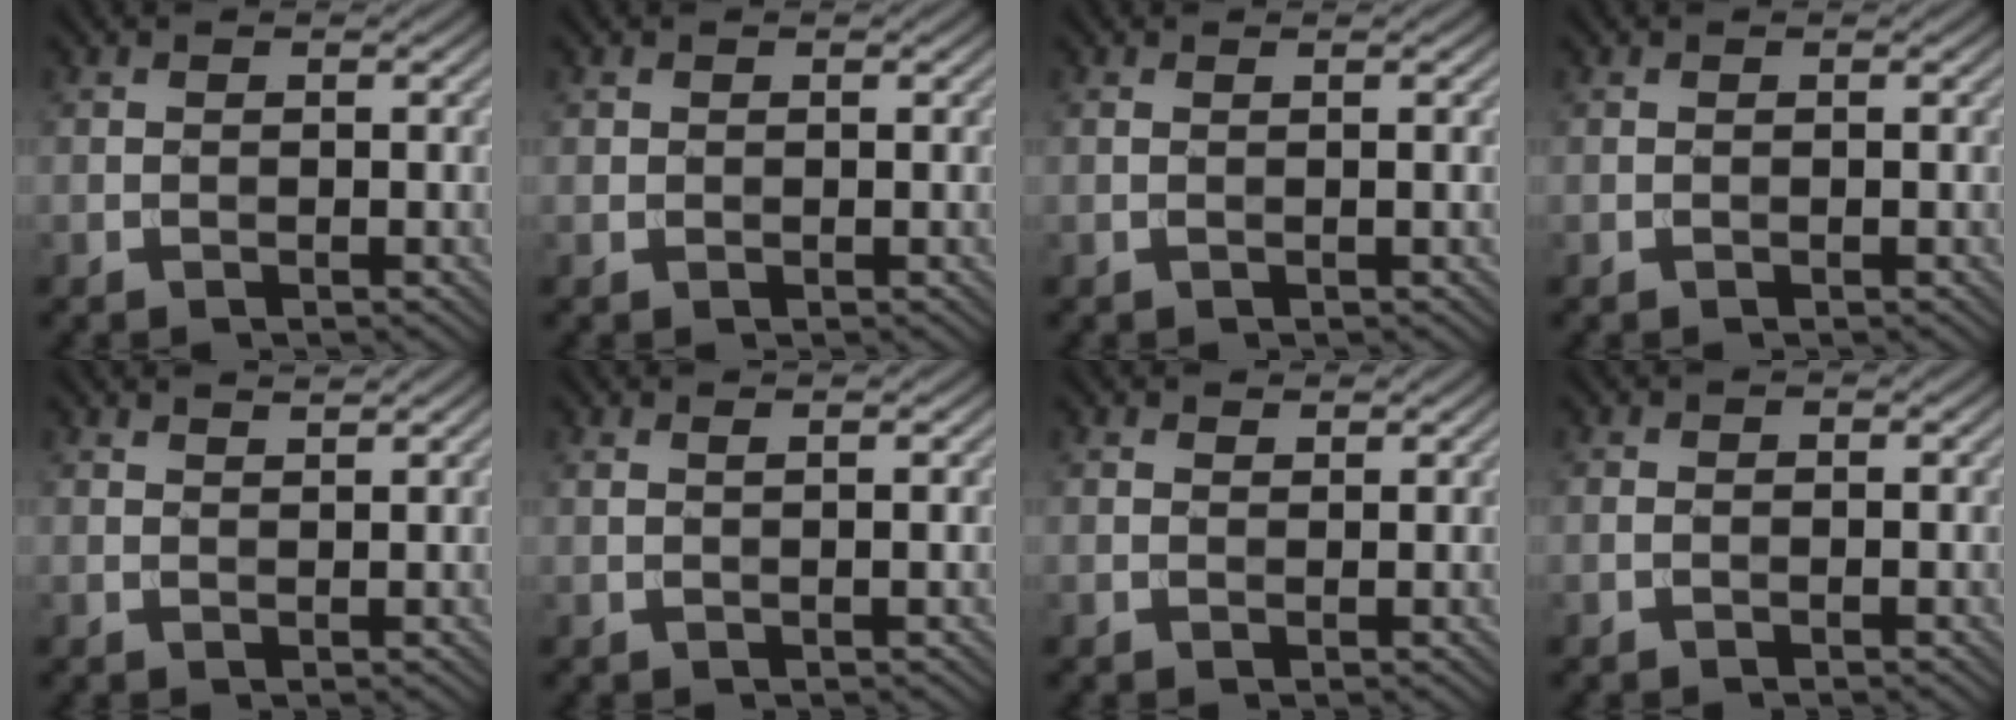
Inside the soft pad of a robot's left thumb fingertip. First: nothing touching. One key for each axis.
{"total": 0.5, "fx": 0.3, "fy": 0.4, "fz": 0.0, "tx": 0.001, "ty": -0.003, "tz": 0.008}
{"total": 1.1, "fx": 0.3, "fy": 0.0, "fz": 1.1, "tx": -0.019, "ty": 0.006, "tz": 0.000}
{"total": 0.0}
{"total": 1.3, "fx": 1.2, "fy": 0.0, "fz": 0.5, "tx": -0.017, "ty": 0.000, "tz": 0.022}
{"total": 1.6, "fx": 0.8, "fy": 0.2, "fz": 1.4, "tx": -0.022, "ty": 0.004, "tz": 0.005}
{"total": 0.9, "fx": 0.8, "fy": 0.3, "fz": 0.2, "tx": -0.007, "ty": -0.001, "tz": 0.017}
{"total": 0.6, "fx": -0.1, "fy": 0.3, "fz": 0.5, "tx": -0.011, "ty": 0.003, "tz": -0.004}